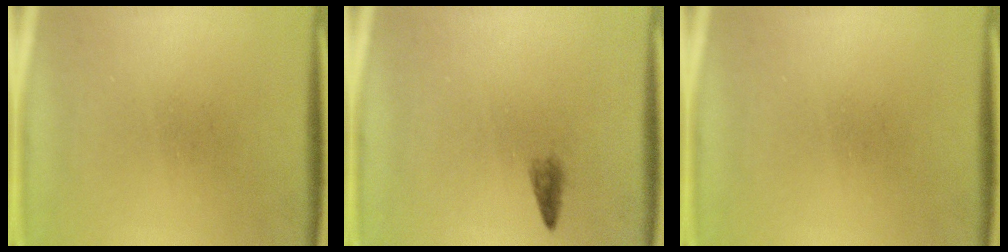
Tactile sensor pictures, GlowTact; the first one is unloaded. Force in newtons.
{"total": 1.1}
{"total": 0.0}